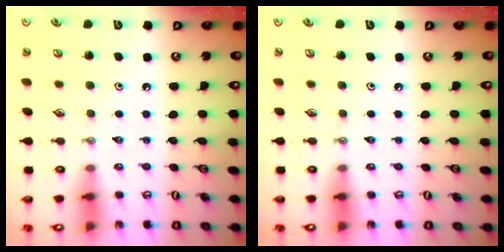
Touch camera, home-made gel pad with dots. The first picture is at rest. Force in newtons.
{"total": 0.0}